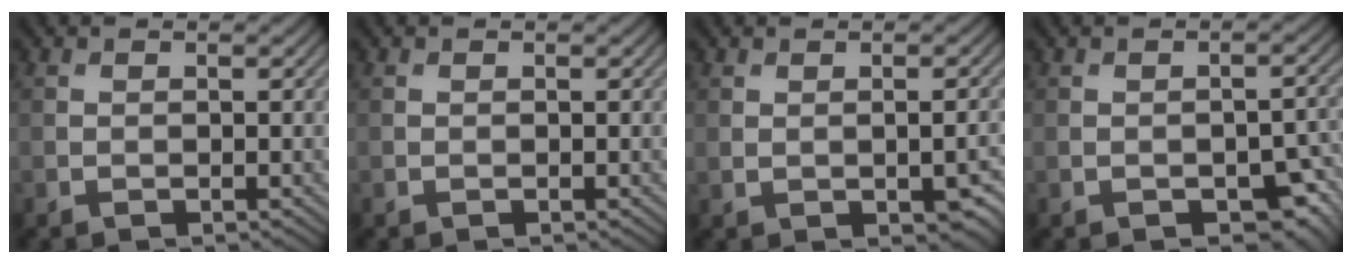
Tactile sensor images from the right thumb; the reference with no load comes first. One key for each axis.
{"total": 0.0}
{"total": 4.5, "fx": -0.9, "fy": 2.2, "fz": 3.8, "tx": -0.052, "ty": -0.016, "tz": 0.001}
{"total": 5.0, "fx": -2.4, "fy": 2.5, "fz": 3.6, "tx": -0.047, "ty": -0.010, "tz": -0.025}